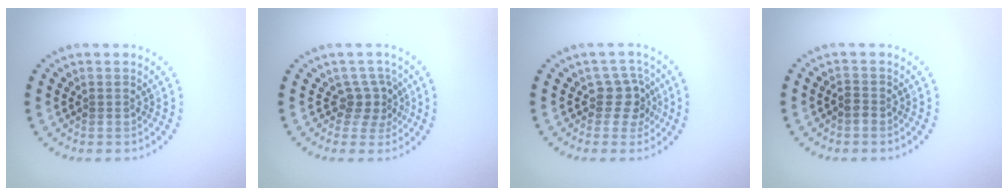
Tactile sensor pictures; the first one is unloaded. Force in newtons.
{"total": 2.3, "press": 1.6, "slide": 1.6}
{"total": 2.7, "press": 2.1, "slide": 1.7}
{"total": 0.9, "press": 0.8, "slide": 0.4}